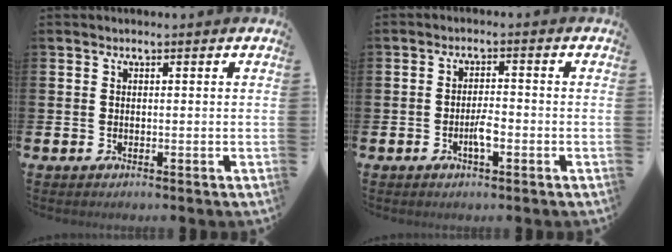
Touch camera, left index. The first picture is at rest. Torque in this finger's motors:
{"motor_torque": [0.09, 0.02, 0.26, 0.05]}